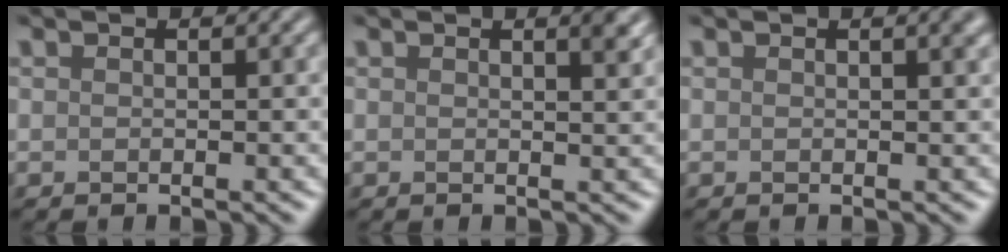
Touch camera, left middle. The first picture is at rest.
{"total": 1.7, "force": [1.0, 0.5, 1.3], "torque": [-0.007, 0.004, 0.011]}
{"total": 1.5, "force": [0.7, 0.5, 1.2], "torque": [-0.008, 0.006, 0.009]}